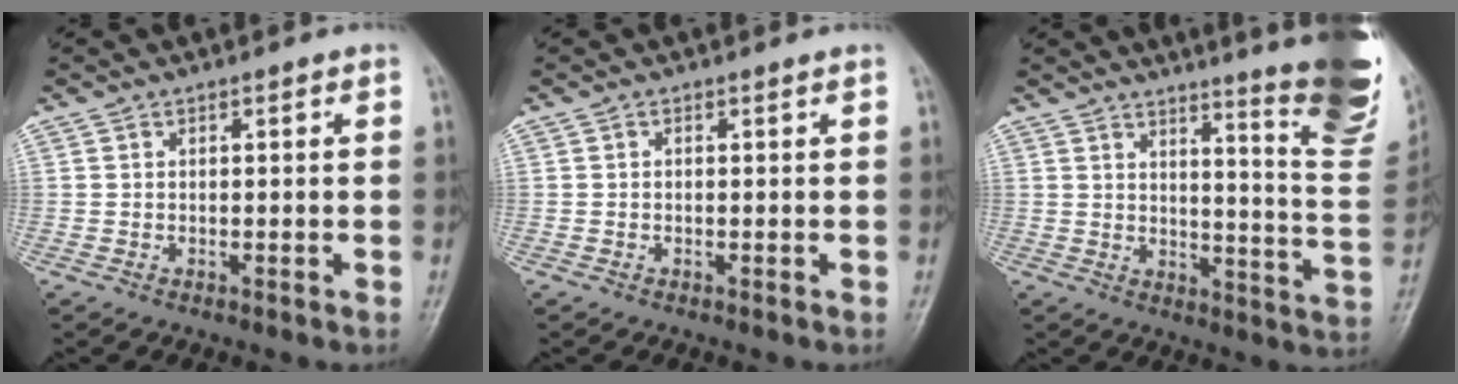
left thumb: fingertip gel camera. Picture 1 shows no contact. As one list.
[{"total": 0.0}, {"total": 20.0, "force": [13.9, 2.3, 14.3], "torque": [-0.157, -0.121, 0.166]}]